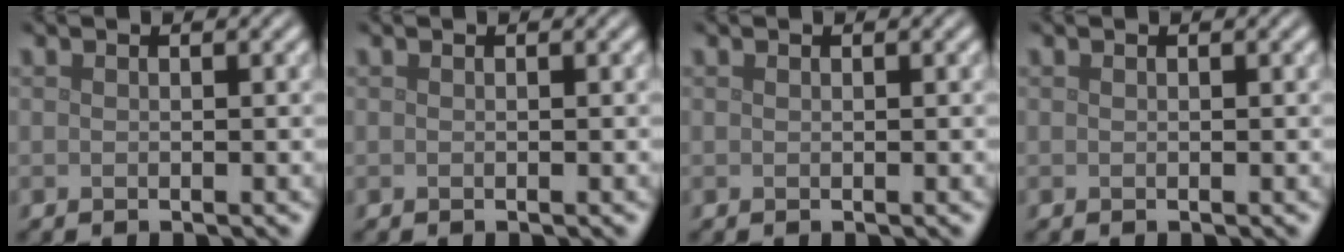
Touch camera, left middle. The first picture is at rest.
{"total": 0.0}
{"total": 0.0}
{"total": 0.0}